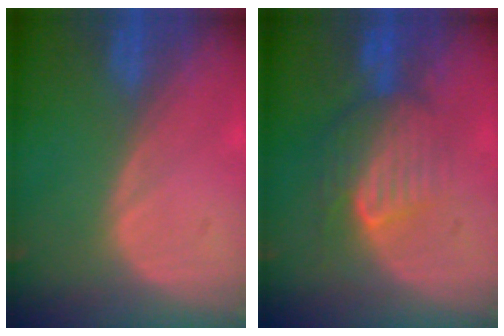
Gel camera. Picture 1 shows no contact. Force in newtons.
{"total": 7.5, "press": 7.3, "slide": 1.6}